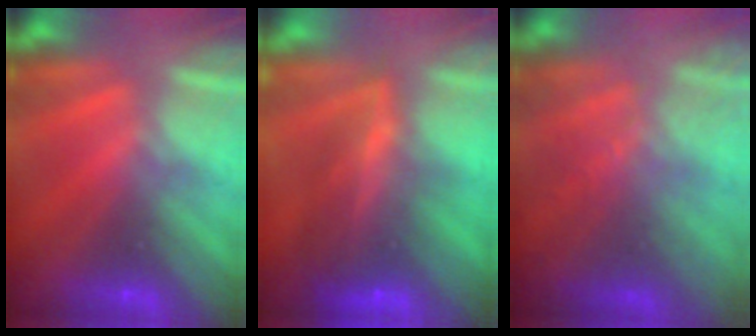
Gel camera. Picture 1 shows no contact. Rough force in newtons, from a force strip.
{"total": 5.6}
{"total": 7.1}